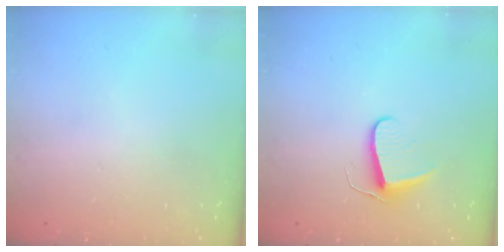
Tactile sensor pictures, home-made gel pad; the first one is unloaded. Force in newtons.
{"total": 7.0, "press": 7.0, "slide": 0.6}